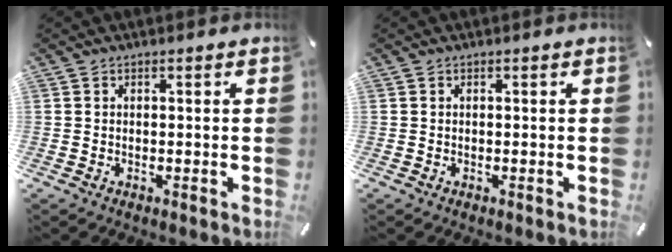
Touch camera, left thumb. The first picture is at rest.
{"total": 0.0}